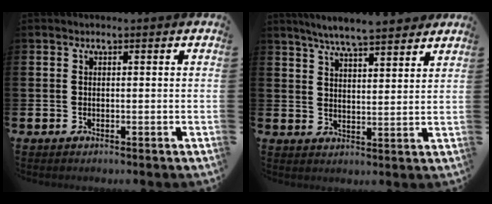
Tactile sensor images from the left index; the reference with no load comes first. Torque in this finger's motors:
{"motor_torque": [1.13, -1.01, 0.21, 0.11]}